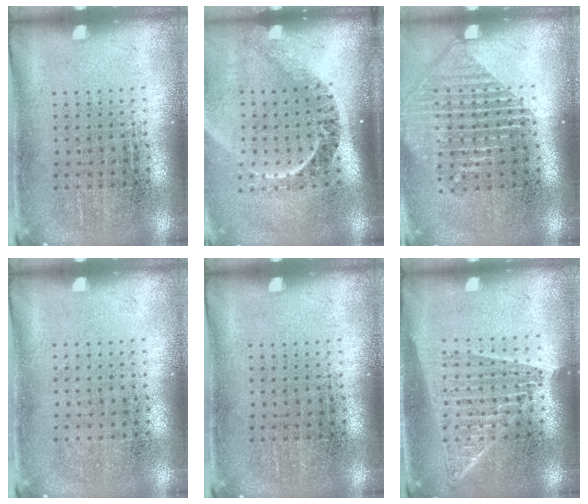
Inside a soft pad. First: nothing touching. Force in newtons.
{"total": 2.4, "press": 1.6, "slide": 1.8}
{"total": 1.5, "press": 1.4, "slide": 0.6}
{"total": 0.0}
{"total": 0.0}
{"total": 1.5, "press": 1.4, "slide": 0.6}